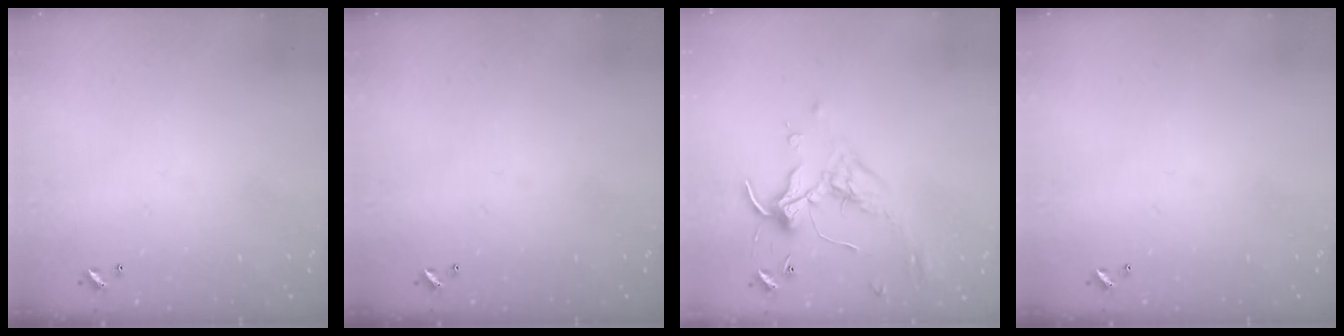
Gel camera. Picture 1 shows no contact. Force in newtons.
{"total": 0.0}
{"total": 0.5, "press": 0.4, "slide": 0.4}
{"total": 0.0}